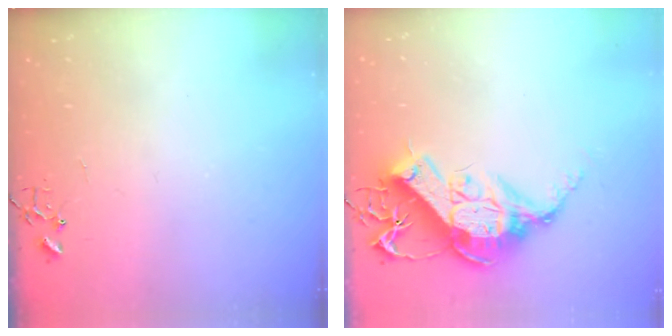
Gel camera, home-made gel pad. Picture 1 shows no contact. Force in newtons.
{"total": 16.9, "press": 16.7, "slide": 2.5}